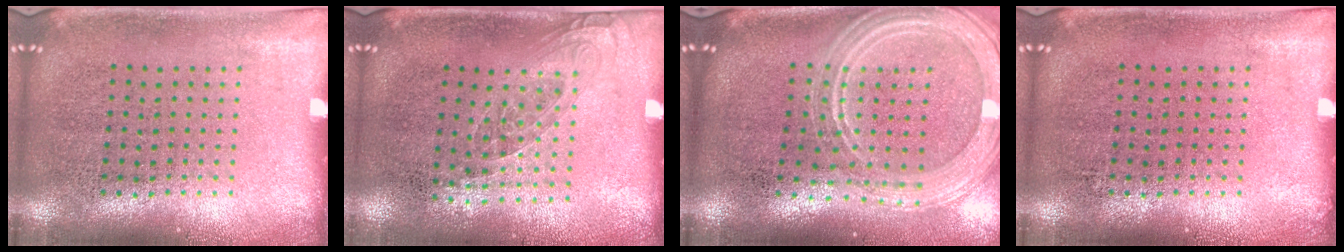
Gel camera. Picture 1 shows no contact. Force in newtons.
{"total": 1.0, "press": 0.9, "slide": 0.6}
{"total": 2.3, "press": 2.1, "slide": 1.0}
{"total": 0.0}